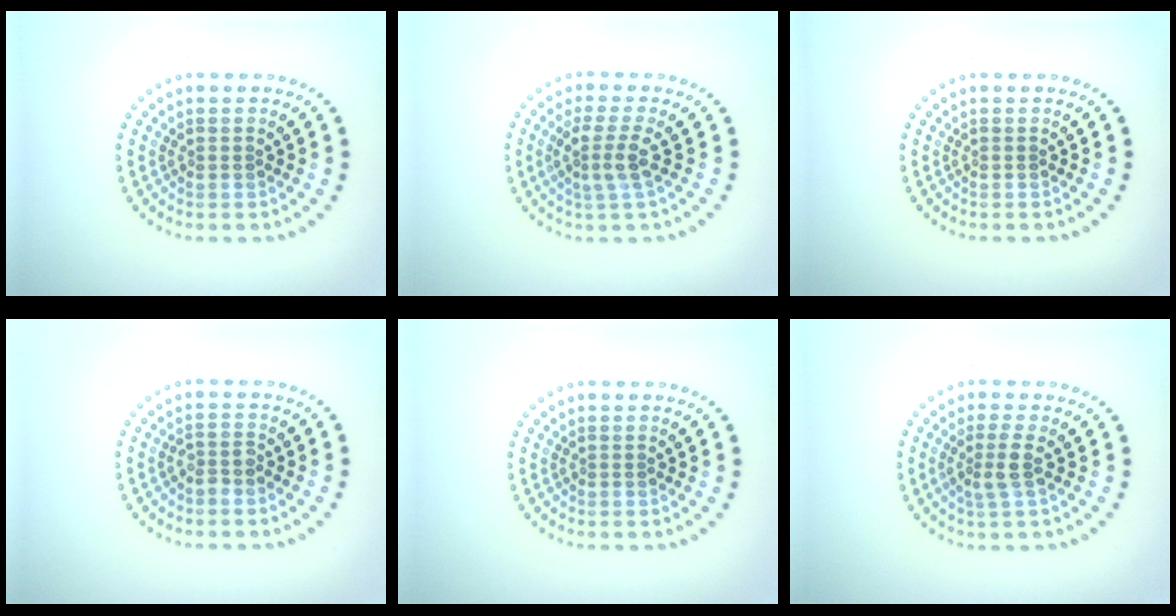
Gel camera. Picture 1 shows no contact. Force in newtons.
{"total": 2.7, "press": 2.2, "slide": 1.6}
{"total": 0.0}
{"total": 1.4, "press": 1.2, "slide": 0.7}
{"total": 0.0}
{"total": 2.0, "press": 1.6, "slide": 1.2}